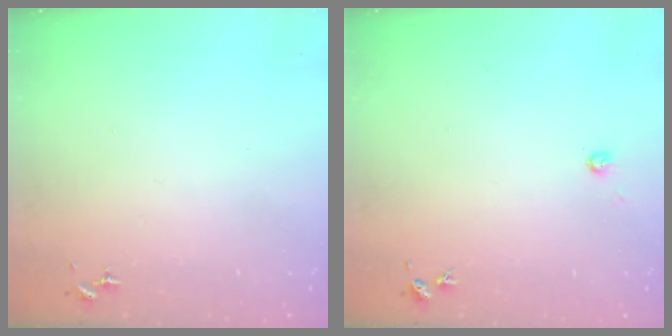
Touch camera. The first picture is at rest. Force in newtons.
{"total": 2.7, "press": 2.7, "slide": 0.2}